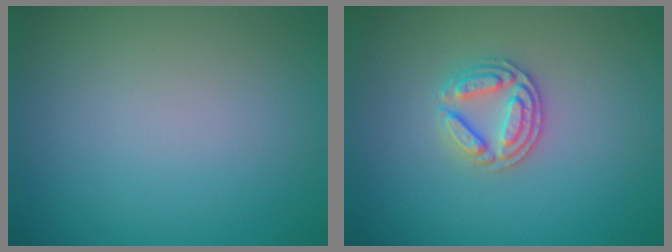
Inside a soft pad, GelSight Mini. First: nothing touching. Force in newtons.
{"total": 2.8, "press": 2.7, "slide": 0.7}